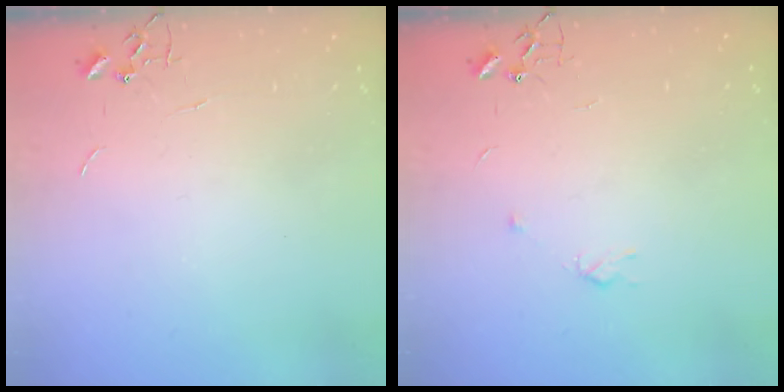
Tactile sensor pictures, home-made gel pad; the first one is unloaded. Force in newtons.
{"total": 3.6, "press": 3.5, "slide": 0.7}